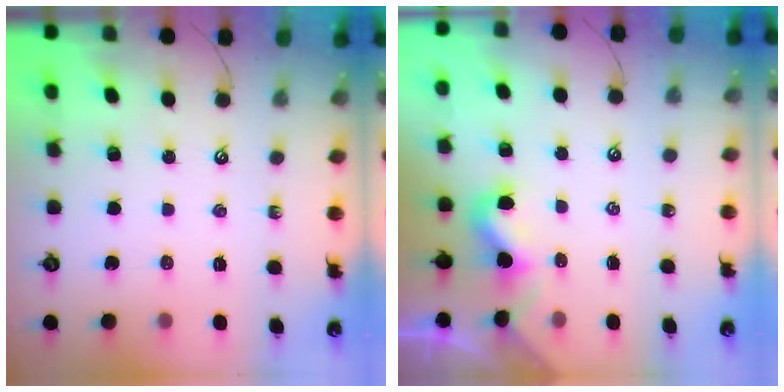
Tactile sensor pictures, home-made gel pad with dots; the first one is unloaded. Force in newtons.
{"total": 2.2, "press": 2.2, "slide": 0.4}